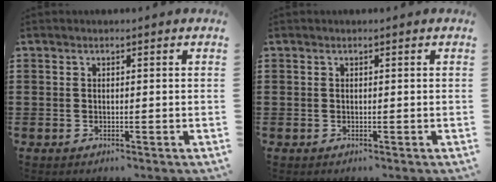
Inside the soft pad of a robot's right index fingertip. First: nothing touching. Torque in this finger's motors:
{"motor_torque": [-0.06, 0.05, 0.00, 0.00]}